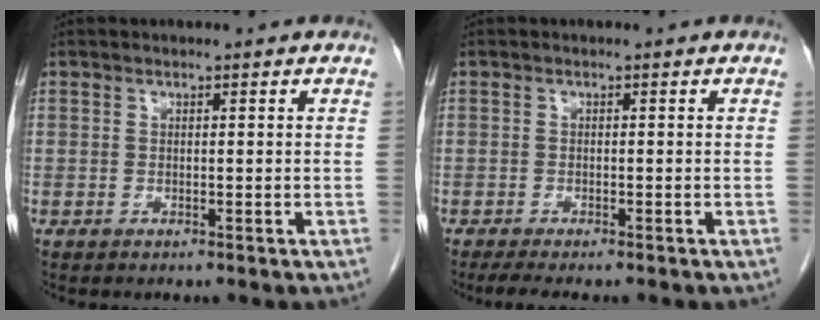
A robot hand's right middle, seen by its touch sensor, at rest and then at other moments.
{"total": 4.5, "force": [-3.7, 0.7, 2.5], "torque": [-0.038, -0.013, -0.053]}